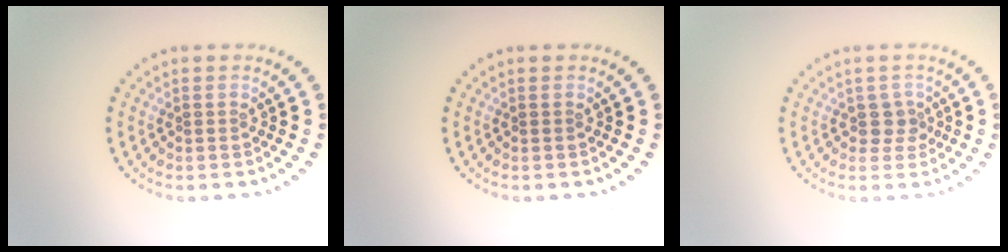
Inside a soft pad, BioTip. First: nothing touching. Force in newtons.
{"total": 0.0}
{"total": 1.6, "press": 1.3, "slide": 0.9}